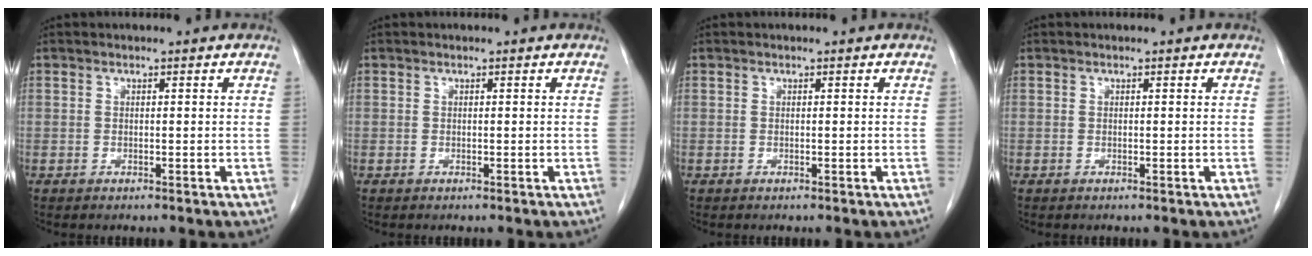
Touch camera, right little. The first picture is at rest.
{"total": 0.0}
{"total": 0.0}
{"total": 0.0}